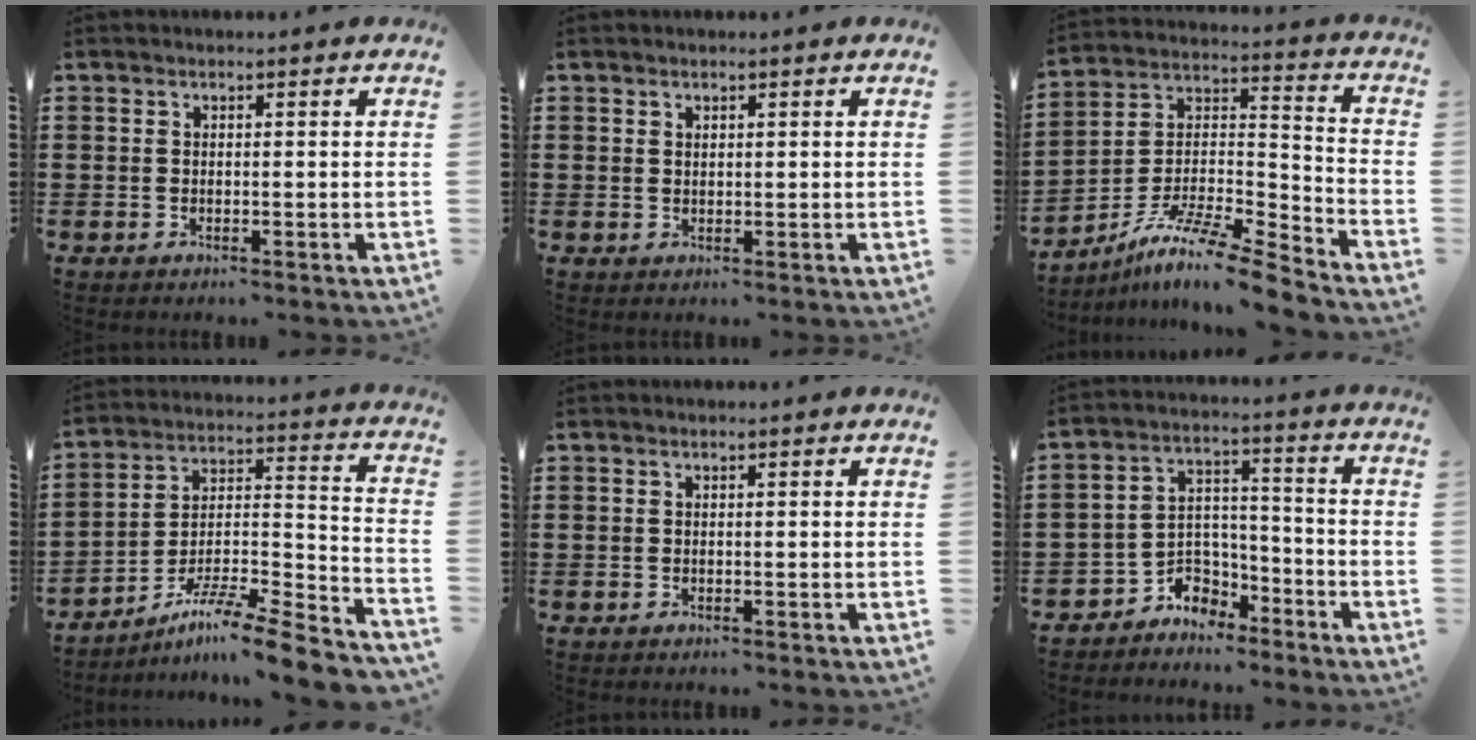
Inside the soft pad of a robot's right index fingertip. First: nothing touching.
{"total": 0.9, "force": [0.6, 0.5, 0.2], "torque": [-0.006, 0.002, 0.013]}
{"total": 10.9, "force": [-9.1, 0.9, 5.9], "torque": [-0.107, 0.011, -0.181]}
{"total": 9.8, "force": [-8.2, 0.2, 5.4], "torque": [-0.082, 0.006, -0.162]}
{"total": 0.0}
{"total": 4.5, "force": [-3.4, 2.8, 0.0], "torque": [-0.015, 0.005, -0.073]}